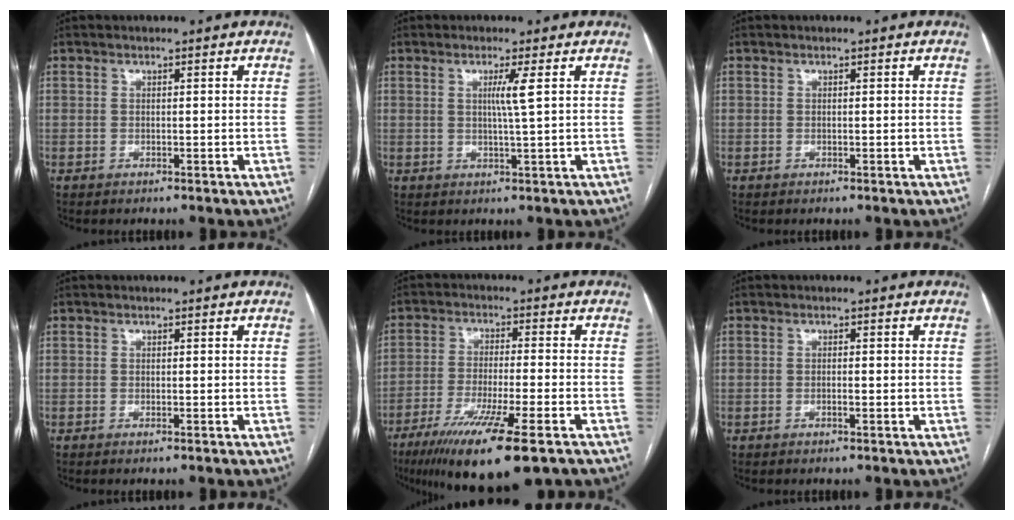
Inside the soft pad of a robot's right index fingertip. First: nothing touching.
{"total": 2.9, "force": [0.8, -0.9, 2.7], "torque": [-0.051, -0.005, 0.015]}
{"total": 0.0}
{"total": 0.6, "force": [-0.4, 0.0, 0.4], "torque": [-0.009, -0.002, -0.004]}
{"total": 15.6, "force": [-9.9, 1.2, 12.0], "torque": [-0.201, -0.045, -0.161]}
{"total": 0.9, "force": [-0.4, 0.1, 0.8], "torque": [-0.017, 0.001, -0.007]}